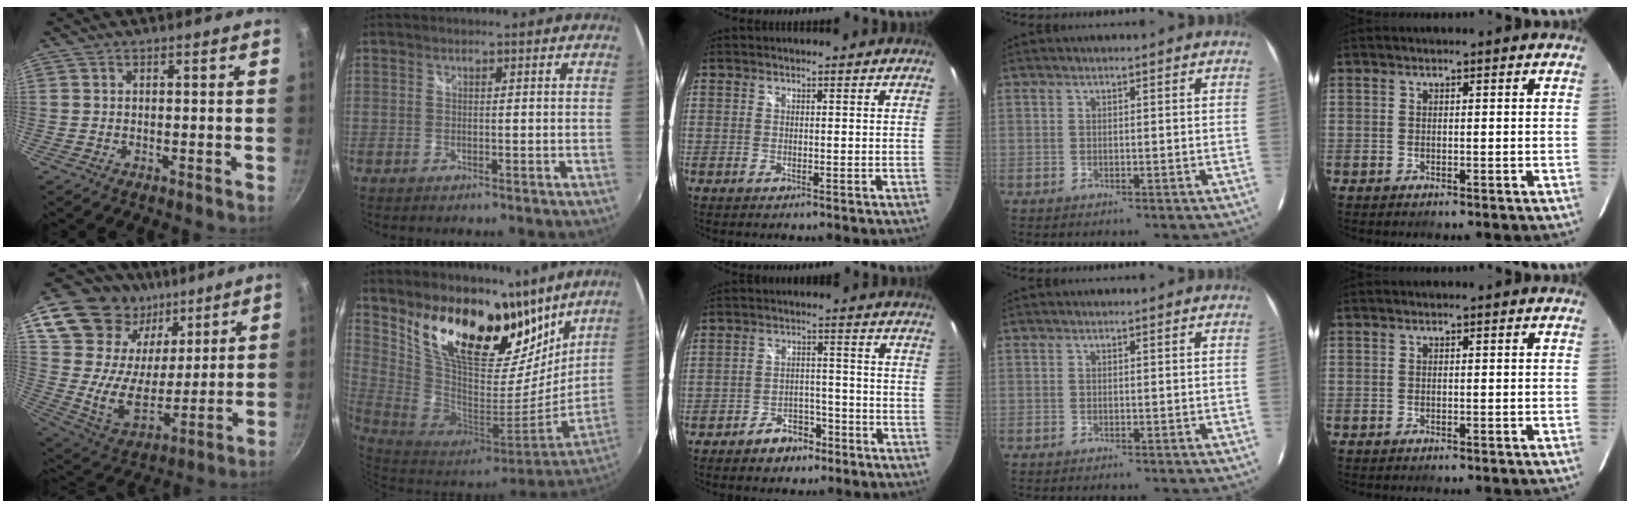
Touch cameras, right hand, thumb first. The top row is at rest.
{"thumb": {"total": 23.8, "force": [13.1, 16.2, 11.6], "torque": [-0.185, -0.057, 0.241]}, "index": {"total": 22.2, "force": [14.2, 9.8, 13.9], "torque": [-0.239, 0.005, 0.260]}, "middle": {"total": 6.2, "force": [-4.4, 3.5, 2.6], "torque": [-0.058, 0.017, -0.057]}}